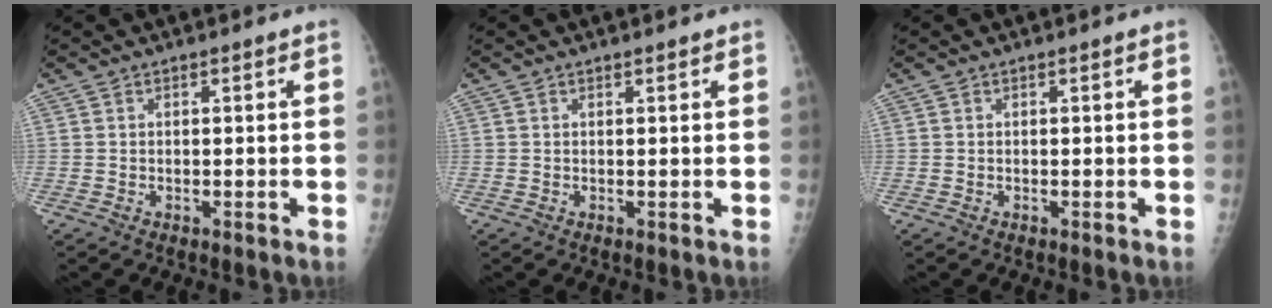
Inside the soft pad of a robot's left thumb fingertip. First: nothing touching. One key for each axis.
{"total": 0.6, "fx": 0.5, "fy": 0.2, "fz": 0.3, "tx": -0.005, "ty": -0.002, "tz": 0.007}
{"total": 0.0}